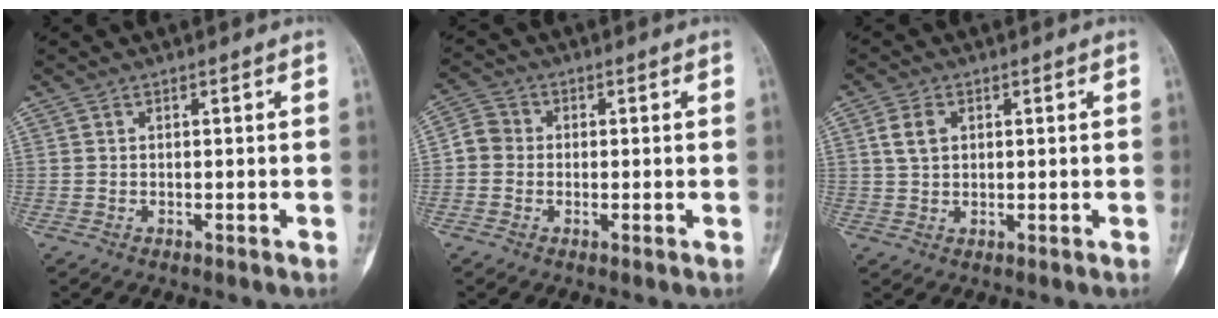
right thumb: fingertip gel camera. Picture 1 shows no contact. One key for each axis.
{"total": 4.0, "fx": -0.4, "fy": 3.7, "fz": 1.5, "tx": -0.016, "ty": 0.010, "tz": -0.019}
{"total": 4.0, "fx": 1.2, "fy": 2.8, "fz": 2.6, "tx": -0.046, "ty": 0.003, "tz": 0.024}